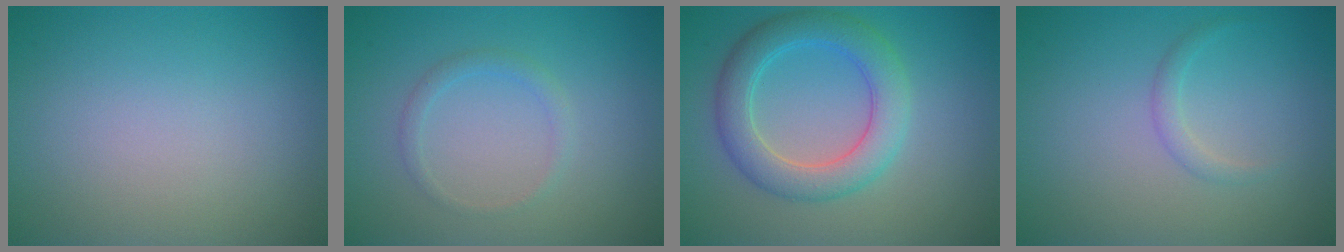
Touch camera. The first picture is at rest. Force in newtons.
{"total": 1.2, "press": 1.2, "slide": 0.0}
{"total": 5.0, "press": 5.0, "slide": 0.2}
{"total": 1.0, "press": 1.0, "slide": 0.1}